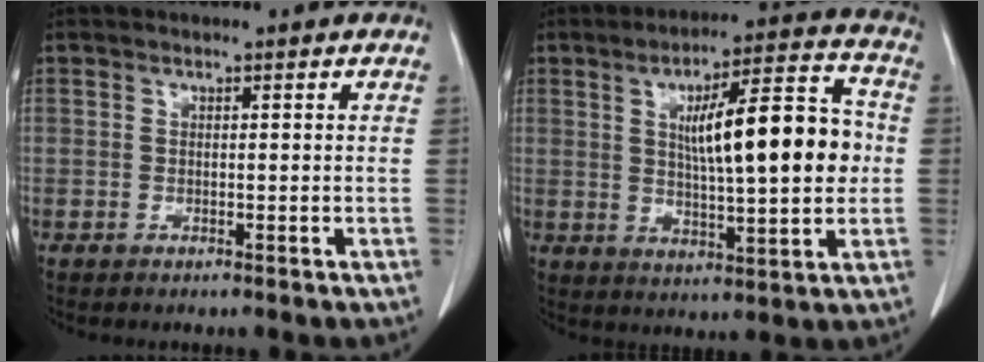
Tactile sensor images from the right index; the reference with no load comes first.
{"total": 15.4, "force": [1.6, 3.0, 15.1], "torque": [-0.230, 0.025, 0.025]}